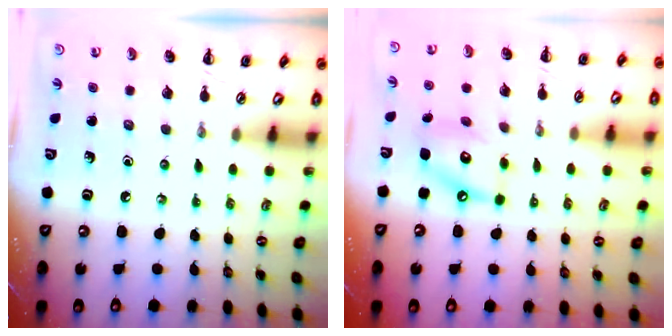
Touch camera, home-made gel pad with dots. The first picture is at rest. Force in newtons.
{"total": 10.6, "press": 10.5, "slide": 1.5}